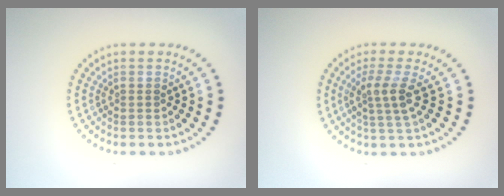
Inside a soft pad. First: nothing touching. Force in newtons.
{"total": 2.7, "press": 2.0, "slide": 1.8}